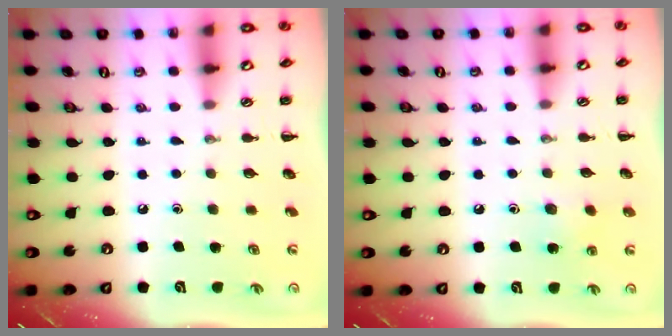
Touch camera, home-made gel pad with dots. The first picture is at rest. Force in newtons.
{"total": 5.8, "press": 5.5, "slide": 1.8}